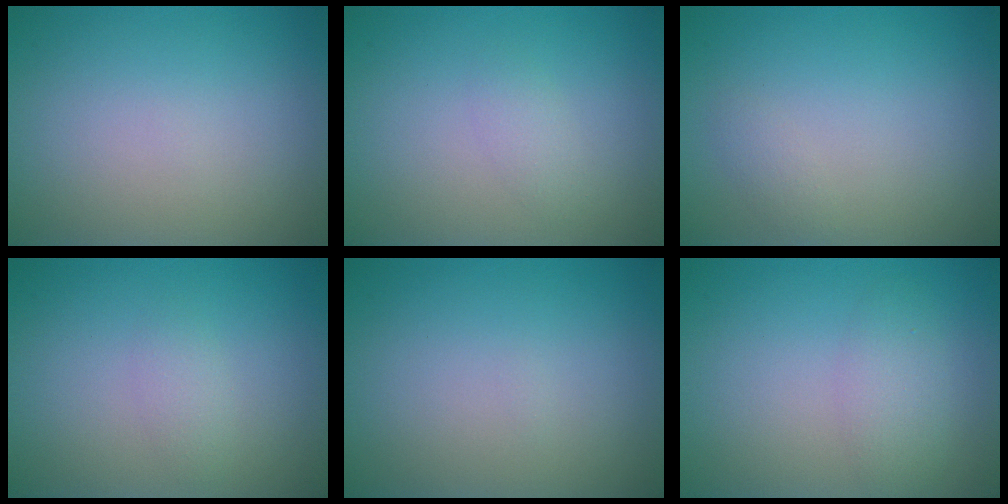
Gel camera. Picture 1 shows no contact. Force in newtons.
{"total": 1.1, "press": 1.1, "slide": 0.0}
{"total": 0.8, "press": 0.8, "slide": 0.0}
{"total": 1.3, "press": 1.3, "slide": 0.0}
{"total": 0.0}
{"total": 2.2, "press": 2.2, "slide": 0.1}